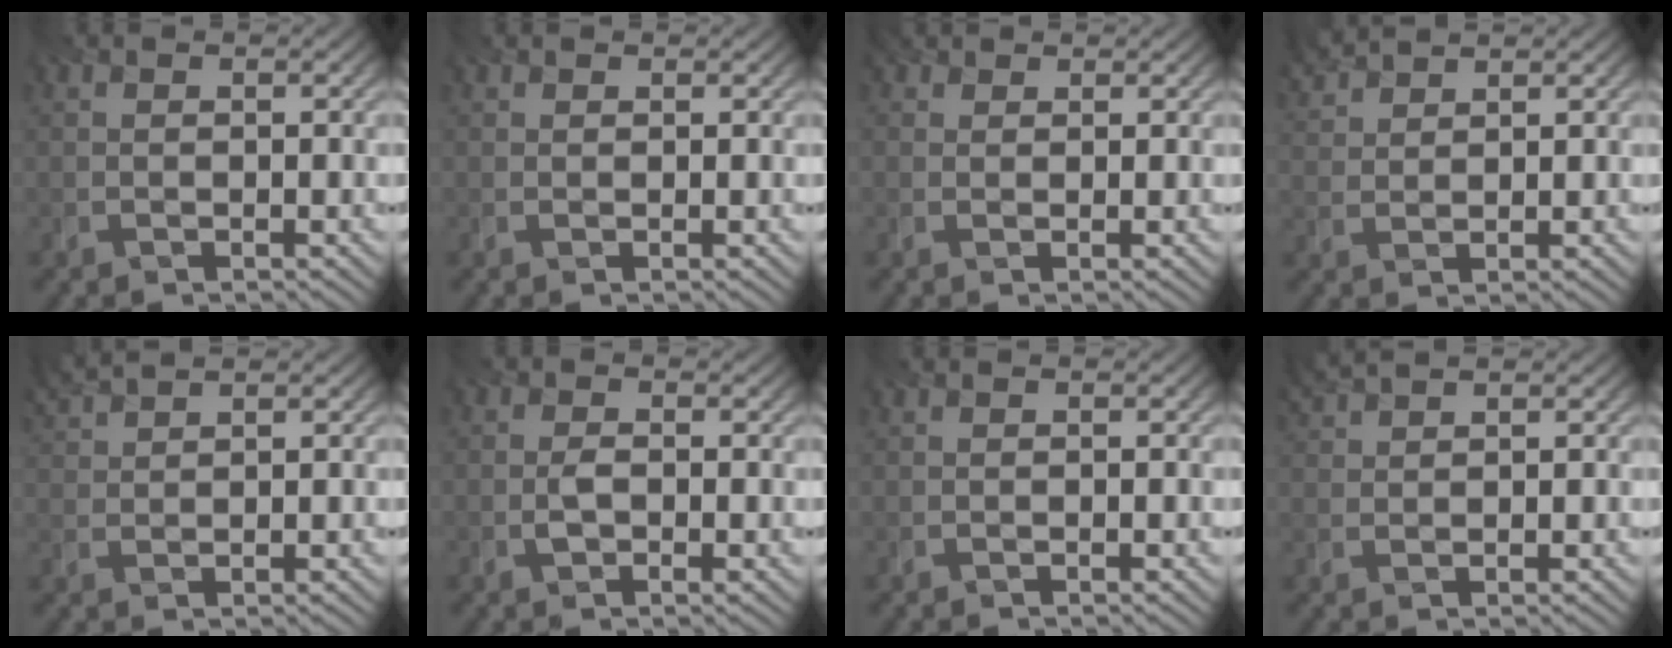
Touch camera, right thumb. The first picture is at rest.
{"total": 0.6, "force": [0.6, 0.1, -0.2], "torque": [0.001, 0.001, 0.012]}
{"total": 1.3, "force": [1.1, 0.7, 0.0], "torque": [-0.003, 0.003, 0.021]}
{"total": 3.7, "force": [3.3, 0.9, 1.2], "torque": [-0.038, 0.014, 0.072]}
{"total": 3.1, "force": [2.8, 0.5, 1.2], "torque": [-0.030, 0.016, 0.059]}
{"total": 1.9, "force": [-0.4, 1.2, 1.4], "torque": [-0.031, -0.002, -0.009]}
{"total": 0.0}
{"total": 2.7, "force": [2.5, 0.4, 1.1], "torque": [-0.025, 0.014, 0.052]}